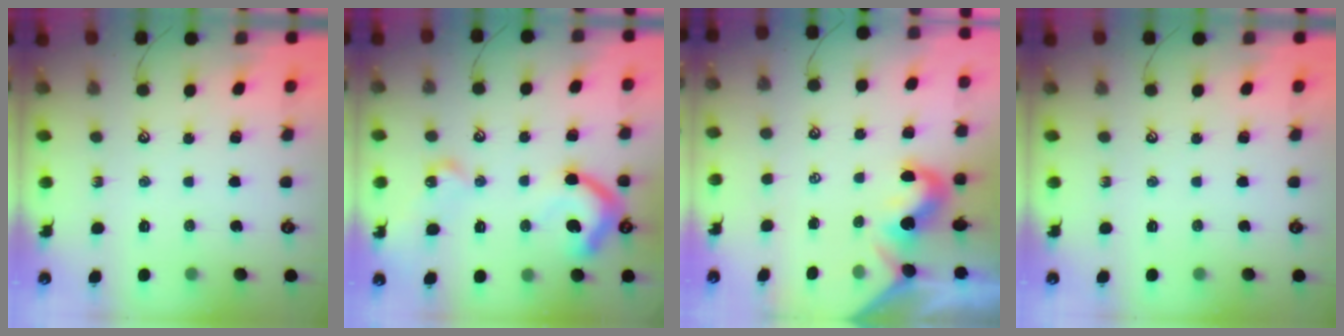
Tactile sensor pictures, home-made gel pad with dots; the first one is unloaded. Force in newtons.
{"total": 15.2, "press": 15.2, "slide": 1.1}
{"total": 2.1, "press": 2.0, "slide": 0.5}
{"total": 0.0}